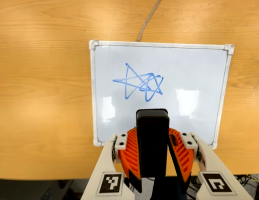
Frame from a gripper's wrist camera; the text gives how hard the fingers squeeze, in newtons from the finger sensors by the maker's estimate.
{"total": 5.7, "left": 5.1, "right": 6.2}